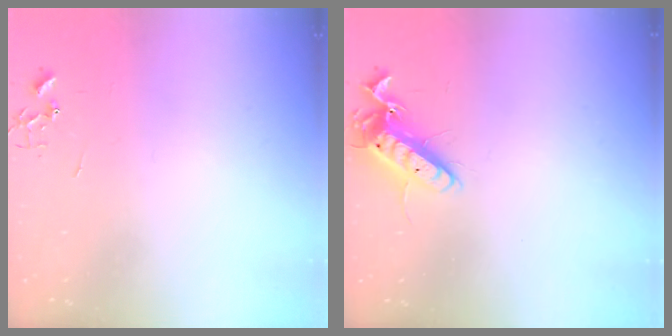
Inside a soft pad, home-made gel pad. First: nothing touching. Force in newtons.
{"total": 12.5, "press": 12.5, "slide": 1.1}